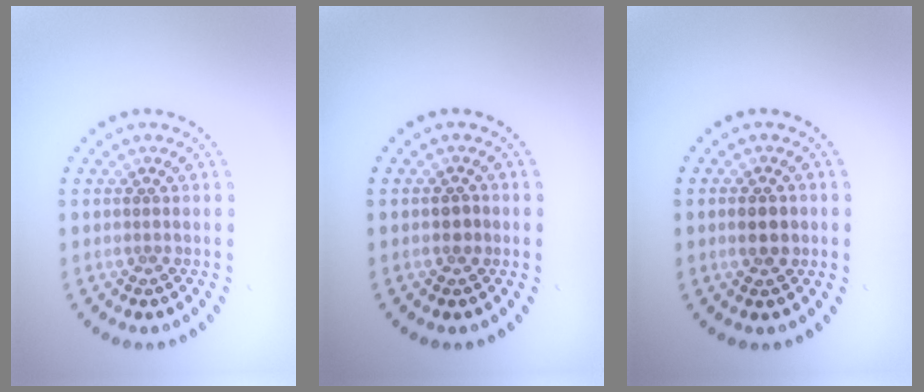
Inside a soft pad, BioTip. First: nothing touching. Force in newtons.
{"total": 1.2, "press": 1.2, "slide": 0.2}
{"total": 2.4, "press": 2.4, "slide": 0.1}